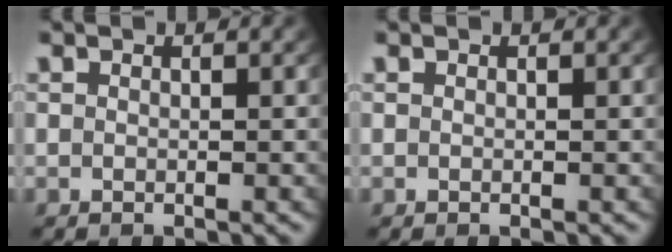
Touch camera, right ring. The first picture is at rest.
{"total": 0.0}